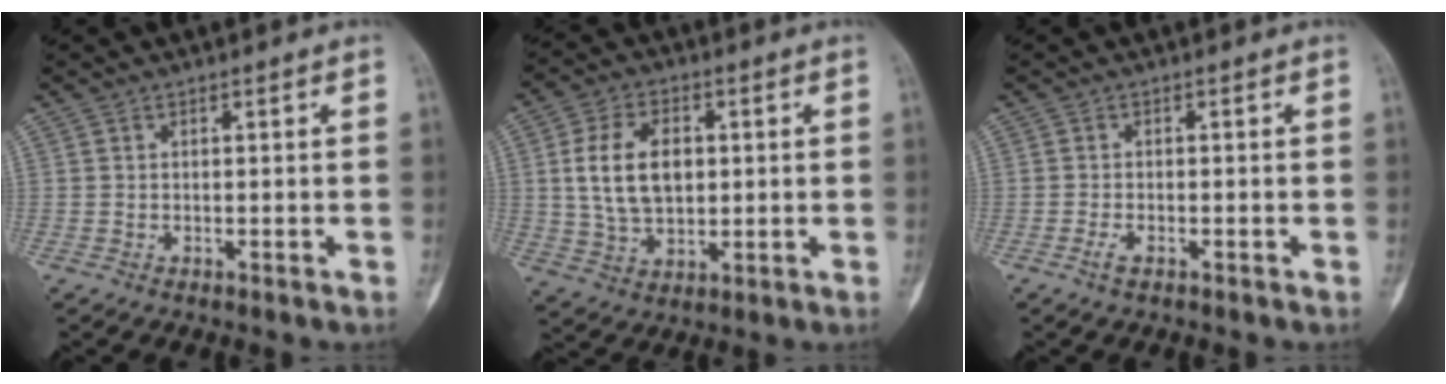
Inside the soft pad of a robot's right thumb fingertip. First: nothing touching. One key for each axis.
{"total": 11.8, "fx": 1.6, "fy": 7.7, "fz": 8.8, "tx": -0.143, "ty": -0.002, "tz": 0.036}
{"total": 1.7, "fx": -1.0, "fy": 0.6, "fz": 1.2, "tx": -0.030, "ty": 0.001, "tz": -0.023}